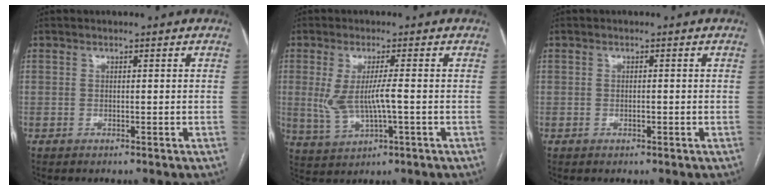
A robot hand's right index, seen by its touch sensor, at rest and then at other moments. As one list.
[{"total": 6.5, "force": [-0.2, 1.1, 6.4], "torque": [-0.139, 0.000, 0.003]}, {"total": 0.9, "force": [-0.4, 0.3, 0.7], "torque": [-0.014, 0.000, -0.006]}]